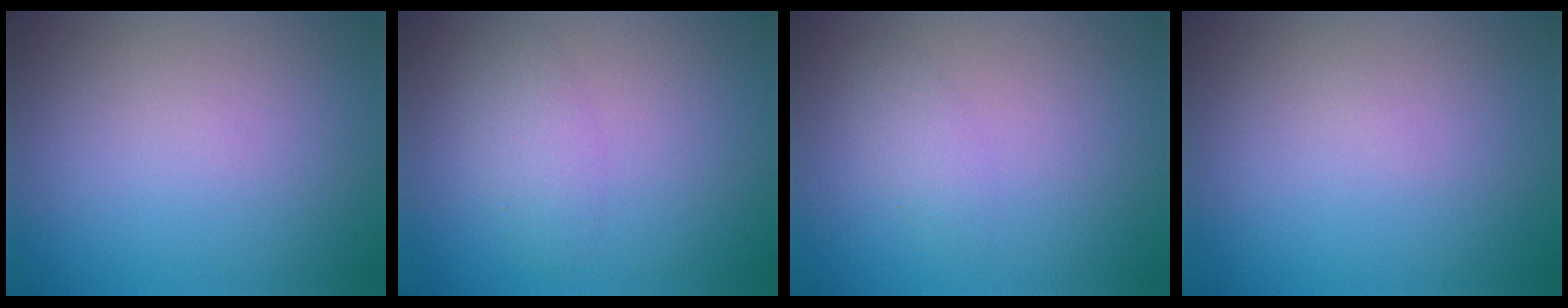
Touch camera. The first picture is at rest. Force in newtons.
{"total": 2.0, "press": 2.0, "slide": 0.1}
{"total": 1.3, "press": 1.3, "slide": 0.1}
{"total": 0.0}